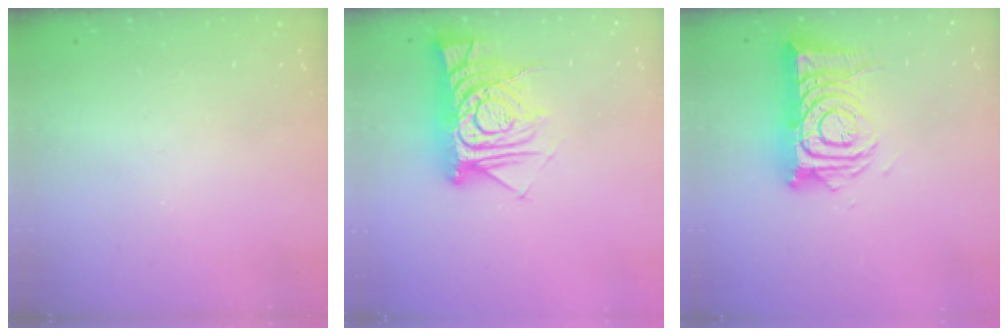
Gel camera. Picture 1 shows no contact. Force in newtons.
{"total": 12.6, "press": 12.6, "slide": 1.1}
{"total": 14.2, "press": 14.1, "slide": 1.2}